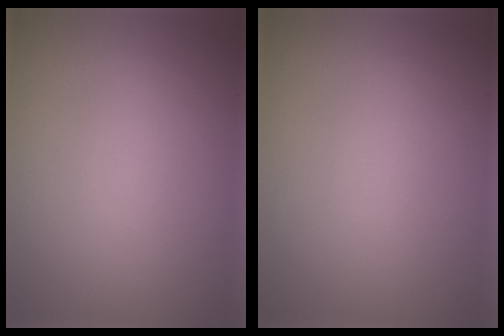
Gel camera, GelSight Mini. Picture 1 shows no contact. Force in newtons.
{"total": 0.0}